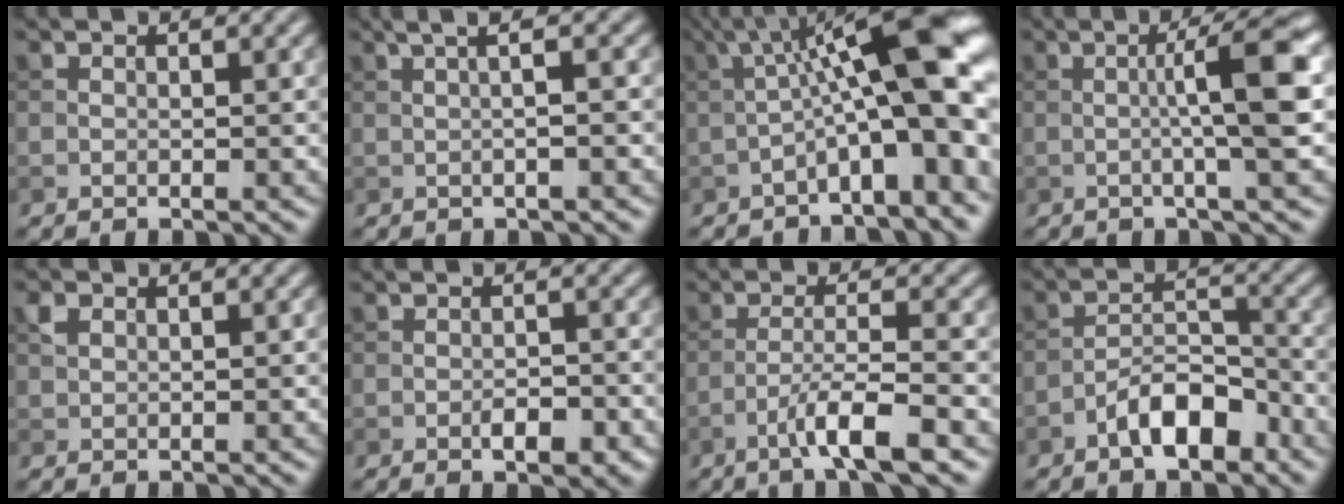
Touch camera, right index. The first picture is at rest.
{"total": 4.7, "force": [1.2, 2.0, 4.0], "torque": [-0.021, 0.024, -0.009]}
{"total": 12.0, "force": [-0.9, 2.2, 11.7], "torque": [-0.173, 0.039, -0.013]}
{"total": 6.0, "force": [0.1, 0.6, 6.0], "torque": [-0.088, 0.012, -0.002]}
{"total": 1.3, "force": [0.4, 0.9, 0.8], "torque": [-0.016, 0.002, 0.008]}
{"total": 2.8, "force": [-1.3, 1.0, 2.3], "torque": [-0.035, 0.000, -0.020]}
{"total": 4.9, "force": [-2.7, 0.5, 4.1], "torque": [-0.070, 0.008, -0.055]}
{"total": 4.9, "force": [-3.0, 2.0, 3.3], "torque": [-0.049, 0.013, -0.054]}